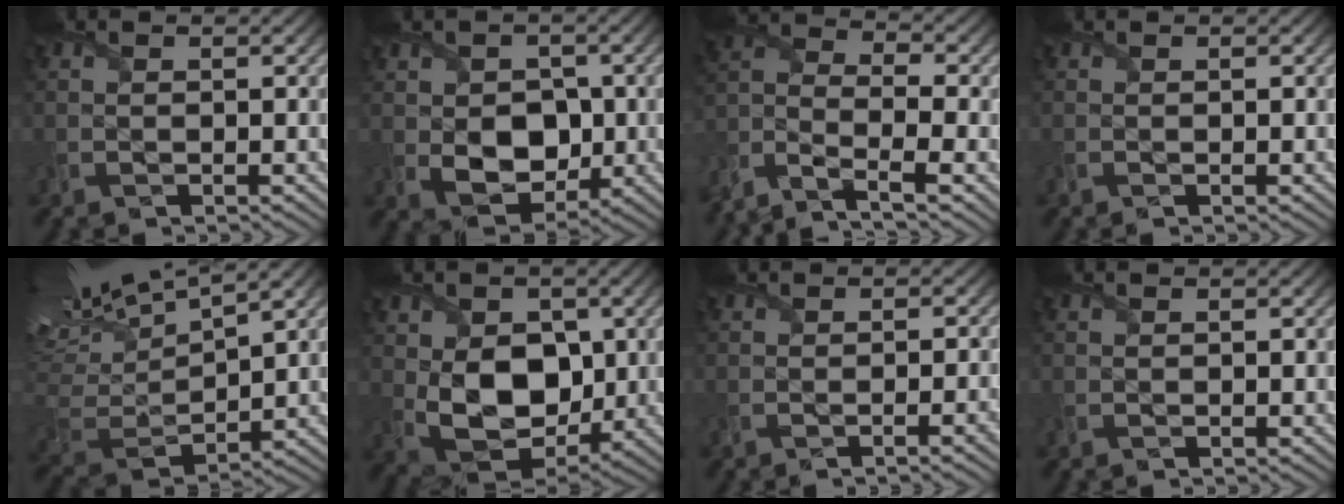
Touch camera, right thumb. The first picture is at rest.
{"total": 7.2, "force": [-0.4, 5.6, 4.6], "torque": [-0.097, -0.016, -0.009]}
{"total": 9.3, "force": [-6.3, 3.2, 6.0], "torque": [-0.135, -0.015, -0.137]}
{"total": 0.0}
{"total": 14.4, "force": [9.0, 4.4, 10.3], "torque": [-0.240, 0.034, 0.158]}
{"total": 10.6, "force": [0.5, 7.8, 7.2], "torque": [-0.144, -0.019, 0.012]}
{"total": 2.3, "force": [-1.1, 0.5, 2.0], "torque": [-0.028, 0.002, -0.021]}
{"total": 0.0}